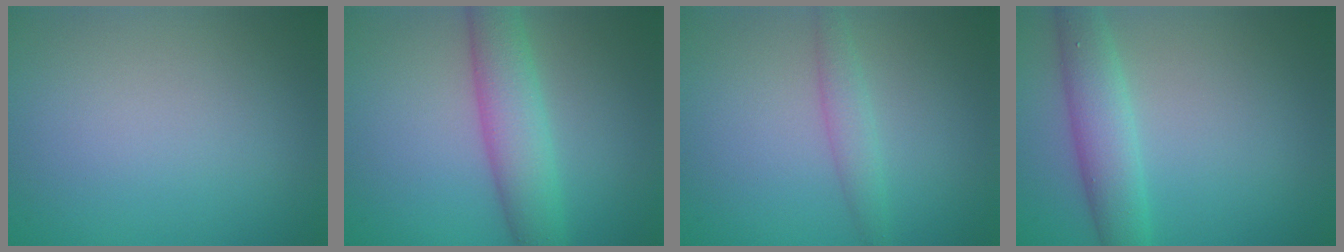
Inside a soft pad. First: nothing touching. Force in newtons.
{"total": 5.2, "press": 5.2, "slide": 0.2}
{"total": 1.9, "press": 1.9, "slide": 0.1}
{"total": 3.9, "press": 3.9, "slide": 0.1}